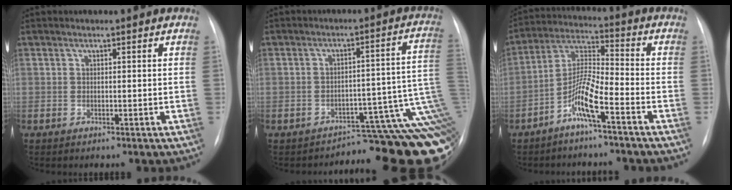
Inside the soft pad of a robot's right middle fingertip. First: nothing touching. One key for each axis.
{"total": 11.8, "fx": -8.6, "fy": 2.9, "fz": 7.5, "tx": -0.018, "ty": 0.073, "tz": -0.091}
{"total": 7.5, "fx": -4.2, "fy": 0.5, "fz": 6.2, "tx": -0.137, "ty": 0.012, "tz": -0.085}